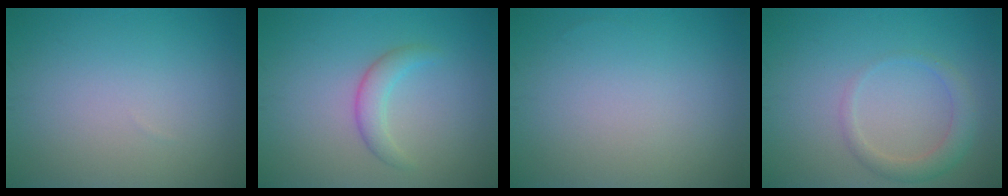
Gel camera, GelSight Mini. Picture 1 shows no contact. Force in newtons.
{"total": 2.1, "press": 2.1, "slide": 0.2}
{"total": 0.0}
{"total": 2.2, "press": 2.2, "slide": 0.3}